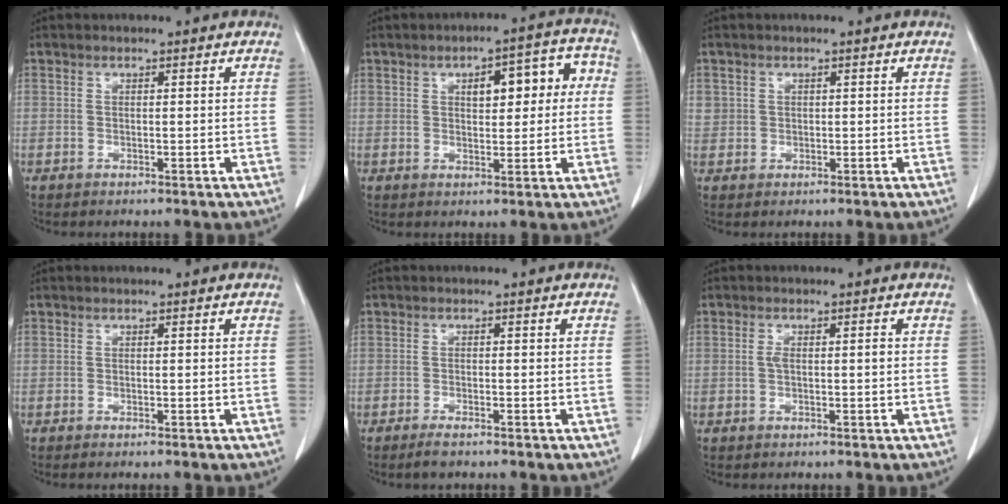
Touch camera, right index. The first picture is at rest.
{"total": 8.3, "force": [1.7, 3.5, 7.4], "torque": [-0.087, 0.036, 0.022]}
{"total": 2.0, "force": [0.7, 1.9, 0.3], "torque": [0.008, 0.008, 0.014]}
{"total": 0.5, "force": [-0.4, 0.0, 0.3], "torque": [-0.009, -0.001, -0.007]}
{"total": 1.8, "force": [-1.4, 0.2, 1.0], "torque": [-0.021, -0.003, -0.022]}
{"total": 1.9, "force": [0.0, 0.5, 1.8], "torque": [-0.038, 0.003, 0.000]}